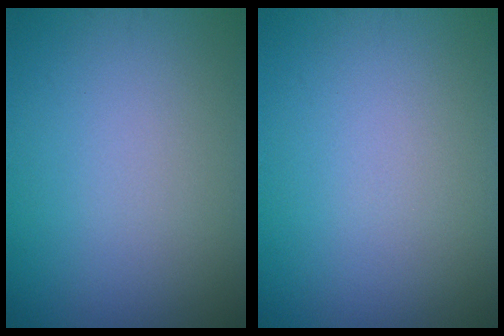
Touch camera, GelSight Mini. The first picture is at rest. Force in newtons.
{"total": 0.0}